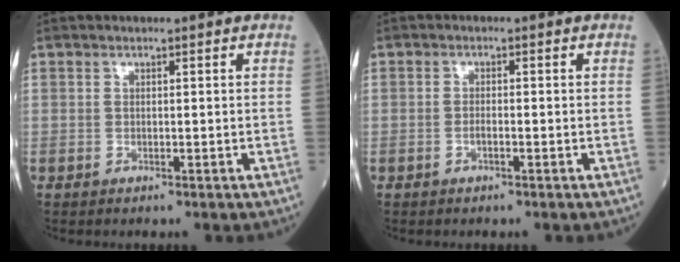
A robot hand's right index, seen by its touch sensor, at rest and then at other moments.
{"total": 1.1, "force": [-0.5, 0.3, 1.0], "torque": [-0.018, 0.002, -0.010]}